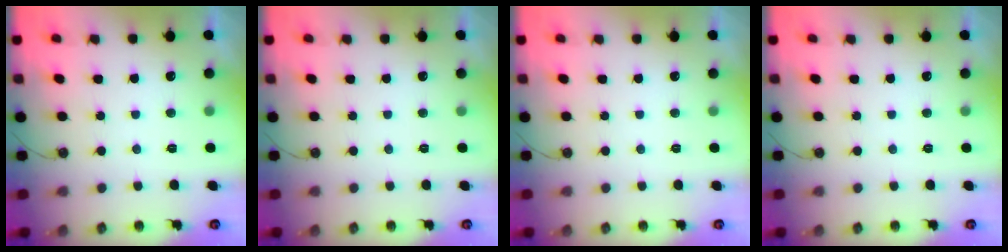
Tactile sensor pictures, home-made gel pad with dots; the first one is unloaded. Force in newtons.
{"total": 0.0}
{"total": 0.0}
{"total": 0.0}